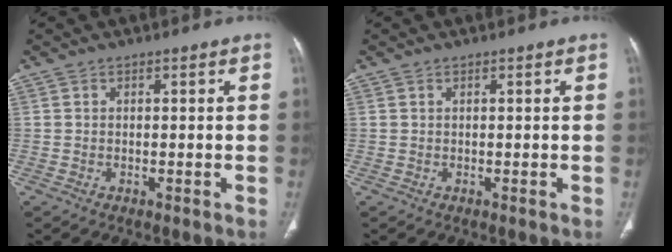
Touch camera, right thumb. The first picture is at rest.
{"total": 0.0}